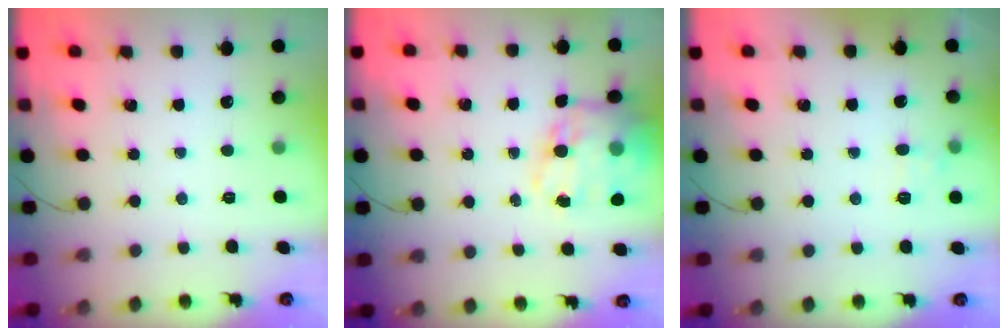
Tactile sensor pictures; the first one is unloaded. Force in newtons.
{"total": 18.1, "press": 17.6, "slide": 4.0}
{"total": 6.8, "press": 6.5, "slide": 1.9}